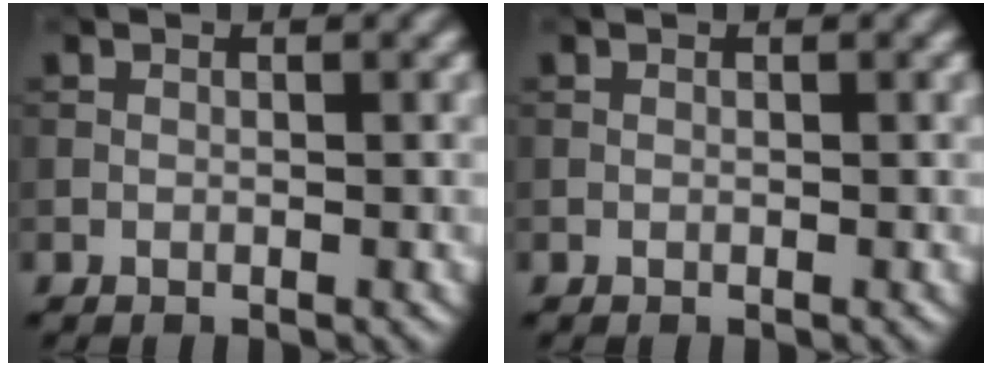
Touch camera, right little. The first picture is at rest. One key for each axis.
{"total": 0.0}